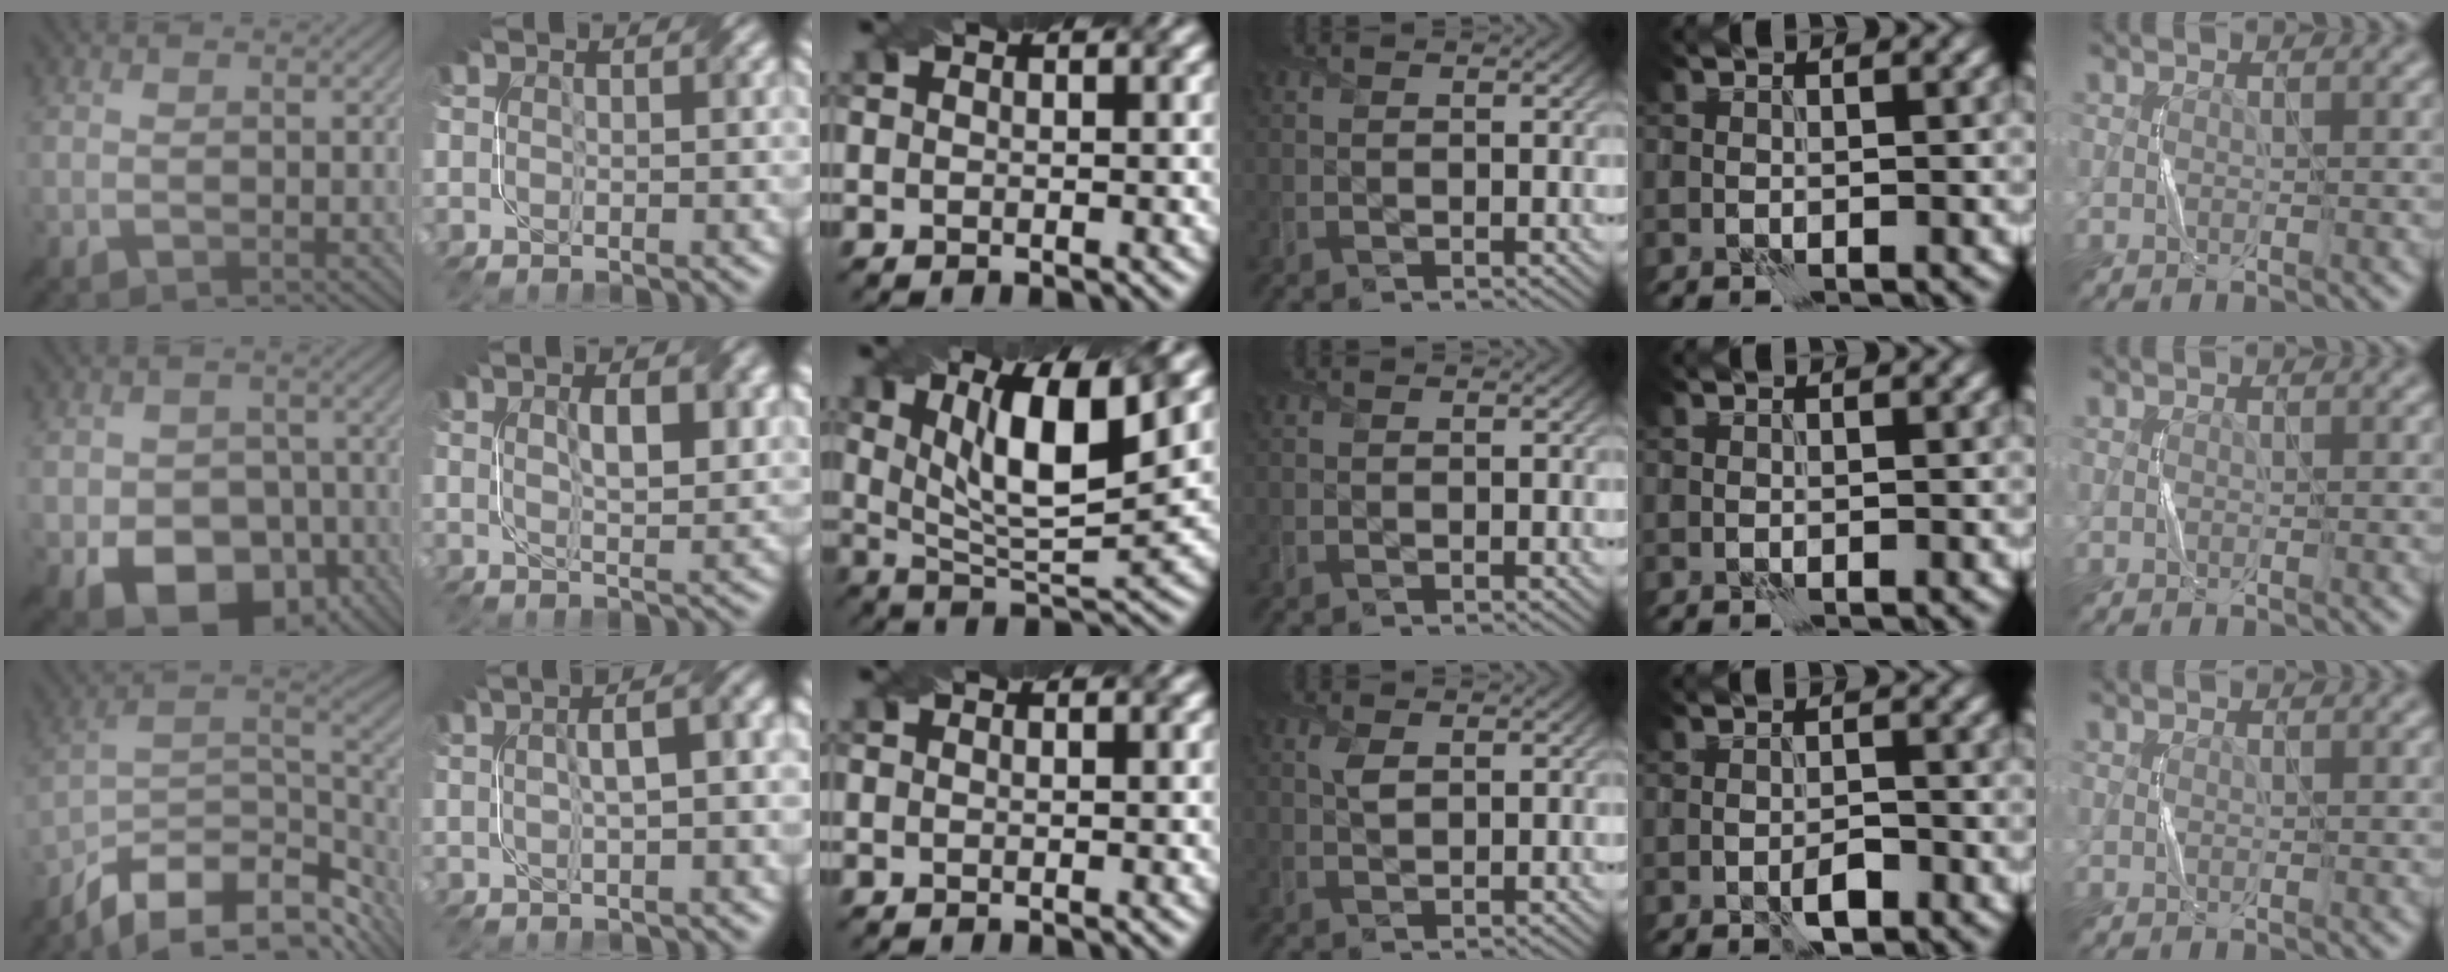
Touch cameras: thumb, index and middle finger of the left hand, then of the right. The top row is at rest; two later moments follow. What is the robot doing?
{"motion": "twist", "object": "screw"}